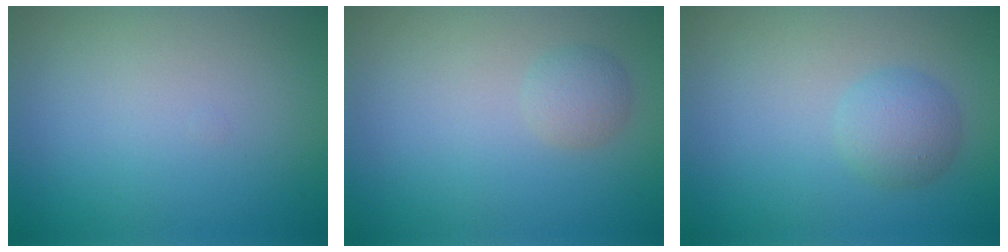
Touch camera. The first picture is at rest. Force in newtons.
{"total": 1.5, "press": 1.5, "slide": 0.0}
{"total": 2.5, "press": 2.5, "slide": 0.1}